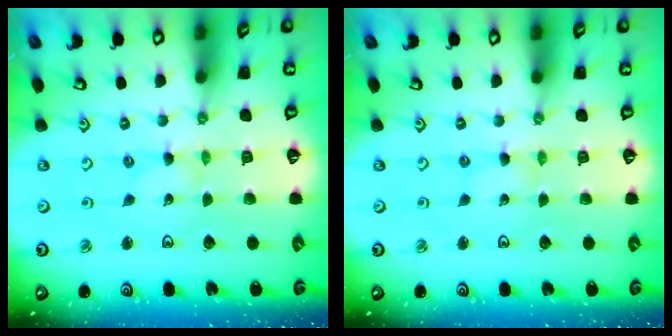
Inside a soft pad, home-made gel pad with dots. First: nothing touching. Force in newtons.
{"total": 1.6, "press": 1.6, "slide": 0.2}